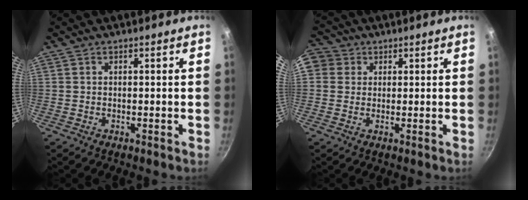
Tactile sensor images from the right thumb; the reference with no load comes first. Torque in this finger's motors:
{"motor_torque": [-0.03, 0.99, 0.82, -0.35, 0.23]}